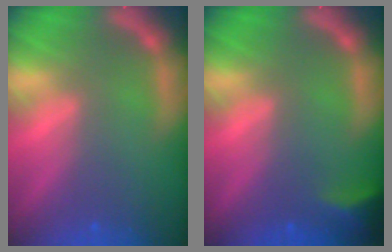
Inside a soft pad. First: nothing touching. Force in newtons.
{"total": 2.9}